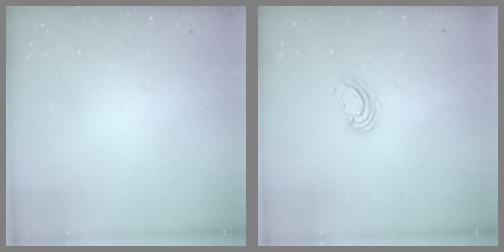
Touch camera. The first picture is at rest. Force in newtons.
{"total": 3.6, "press": 3.6, "slide": 0.2}